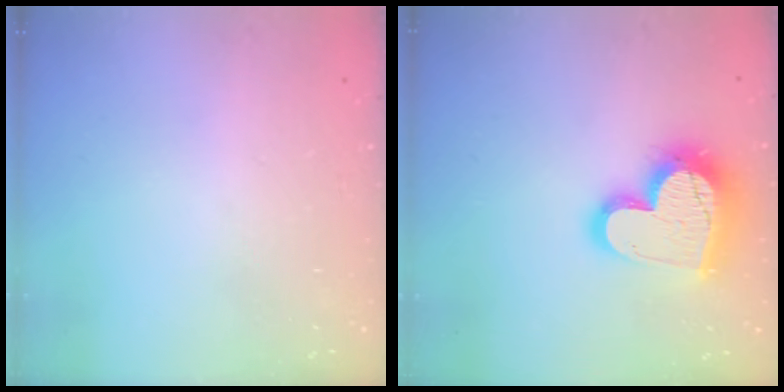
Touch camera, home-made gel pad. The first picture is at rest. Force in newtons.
{"total": 19.6, "press": 19.6, "slide": 1.8}